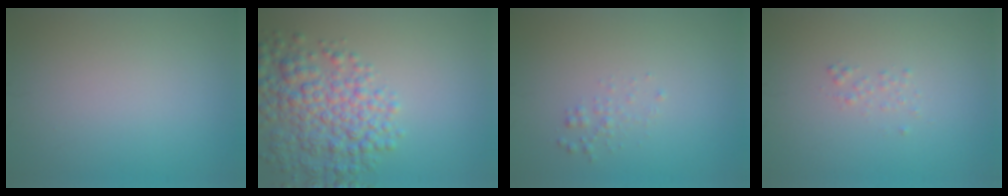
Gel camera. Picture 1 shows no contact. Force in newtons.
{"total": 6.6, "press": 6.6, "slide": 0.2}
{"total": 0.9, "press": 0.9, "slide": 0.1}
{"total": 0.7, "press": 0.7, "slide": 0.1}